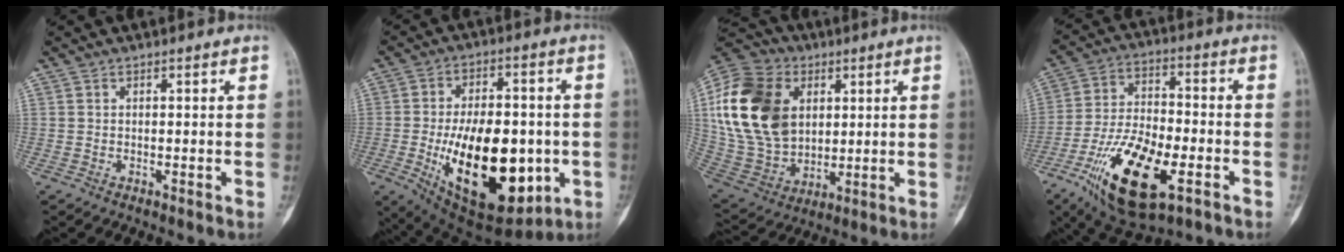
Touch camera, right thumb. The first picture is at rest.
{"total": 25.1, "force": [-5.1, 13.0, 20.8], "torque": [-0.320, -0.006, -0.052]}
{"total": 22.9, "force": [5.1, 16.4, 15.1], "torque": [-0.292, -0.007, 0.100]}
{"total": 19.7, "force": [-8.2, 8.4, 15.8], "torque": [-0.290, 0.021, -0.137]}